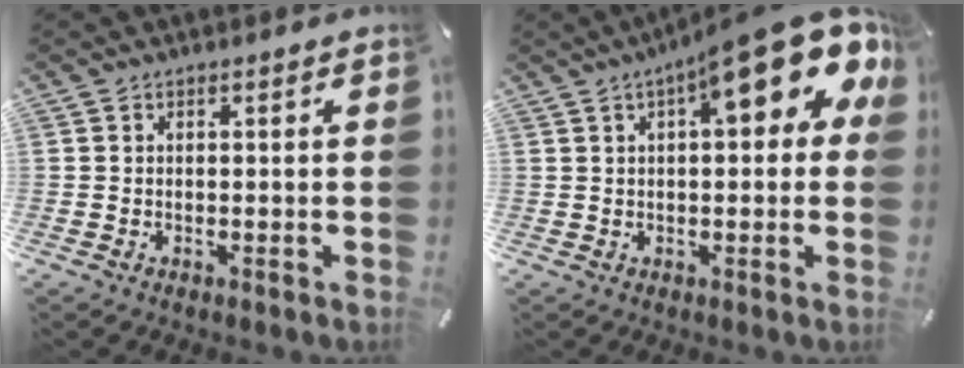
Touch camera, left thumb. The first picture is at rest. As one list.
[{"total": 17.1, "force": [7.8, 5.5, 14.2], "torque": [-0.192, -0.042, 0.118]}]